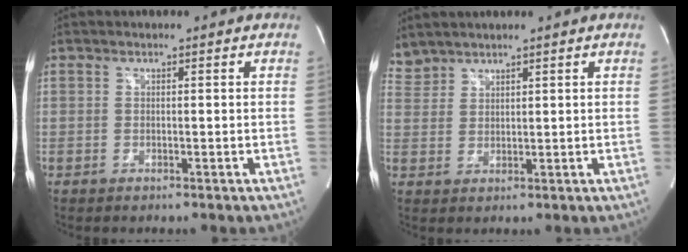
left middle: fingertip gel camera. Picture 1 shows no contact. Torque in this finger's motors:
{"motor_torque": [0.21, -0.51, 0.03, 0.05]}